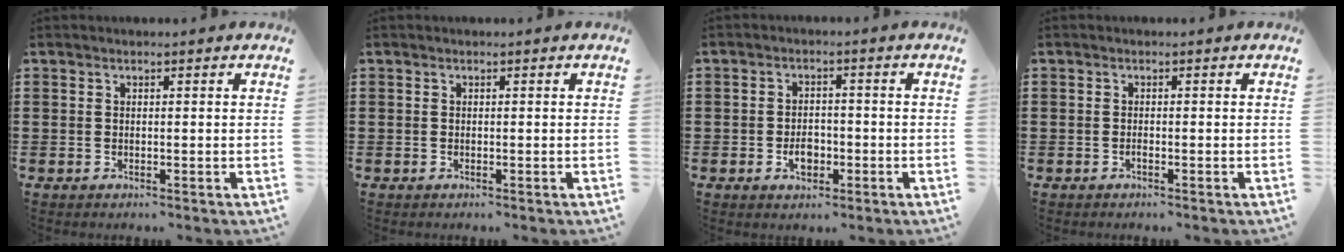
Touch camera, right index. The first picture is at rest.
{"total": 0.0}
{"total": 3.3, "force": [-1.1, 1.9, 2.4], "torque": [-0.038, -0.004, -0.021]}
{"total": 0.5, "force": [-0.4, -0.1, 0.3], "torque": [-0.008, -0.007, -0.005]}